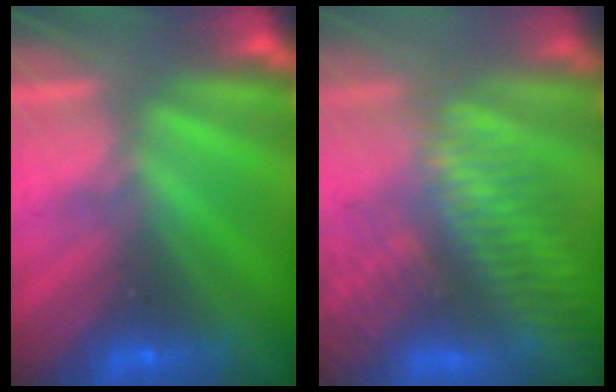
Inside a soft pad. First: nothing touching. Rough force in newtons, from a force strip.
{"total": 9.8}